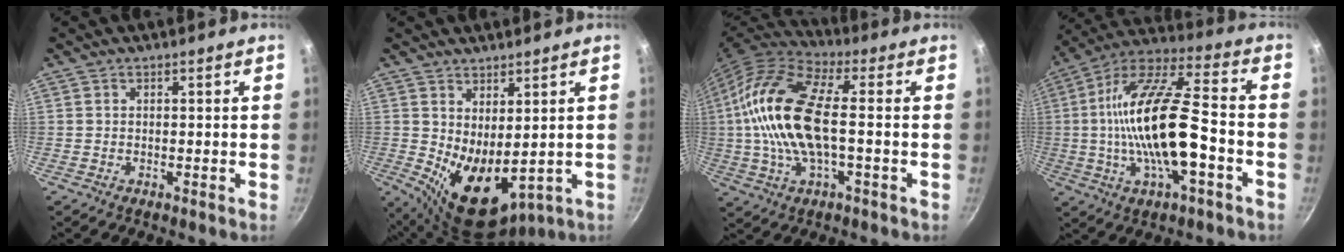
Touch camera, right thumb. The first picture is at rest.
{"total": 10.1, "force": [1.1, 5.6, 8.4], "torque": [-0.106, -0.034, 0.040]}
{"total": 18.7, "force": [-0.1, 7.9, 16.9], "torque": [-0.339, 0.026, -0.019]}
{"total": 21.3, "force": [-3.4, 7.3, 19.7], "torque": [-0.363, 0.031, -0.072]}